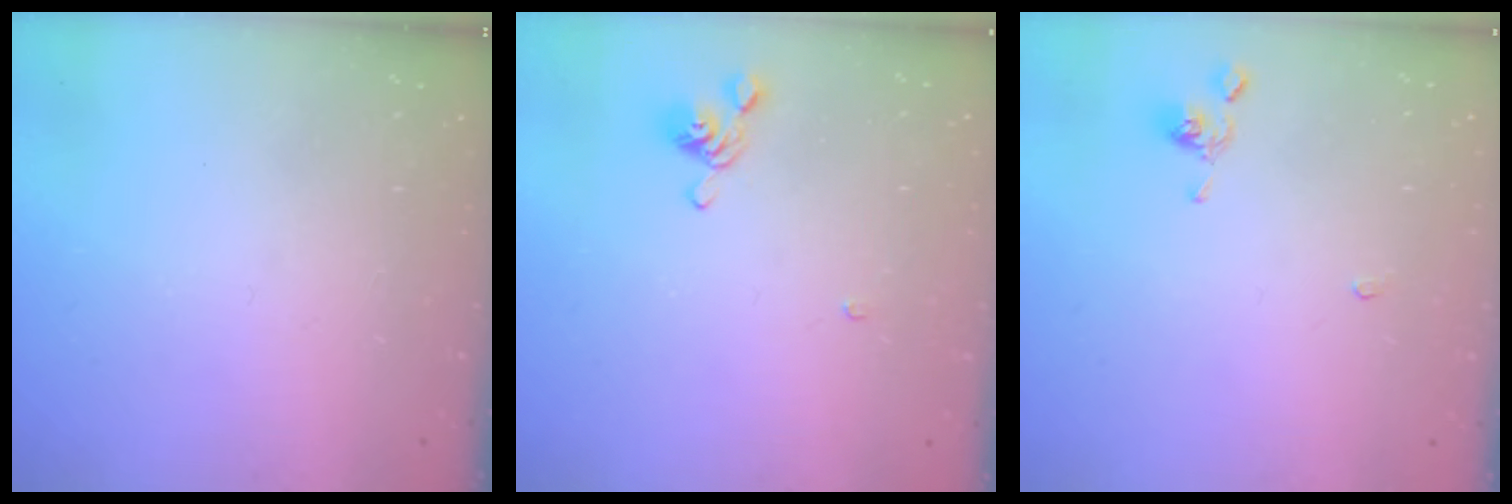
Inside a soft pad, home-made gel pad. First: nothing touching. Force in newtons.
{"total": 4.2, "press": 4.1, "slide": 0.4}
{"total": 0.0}